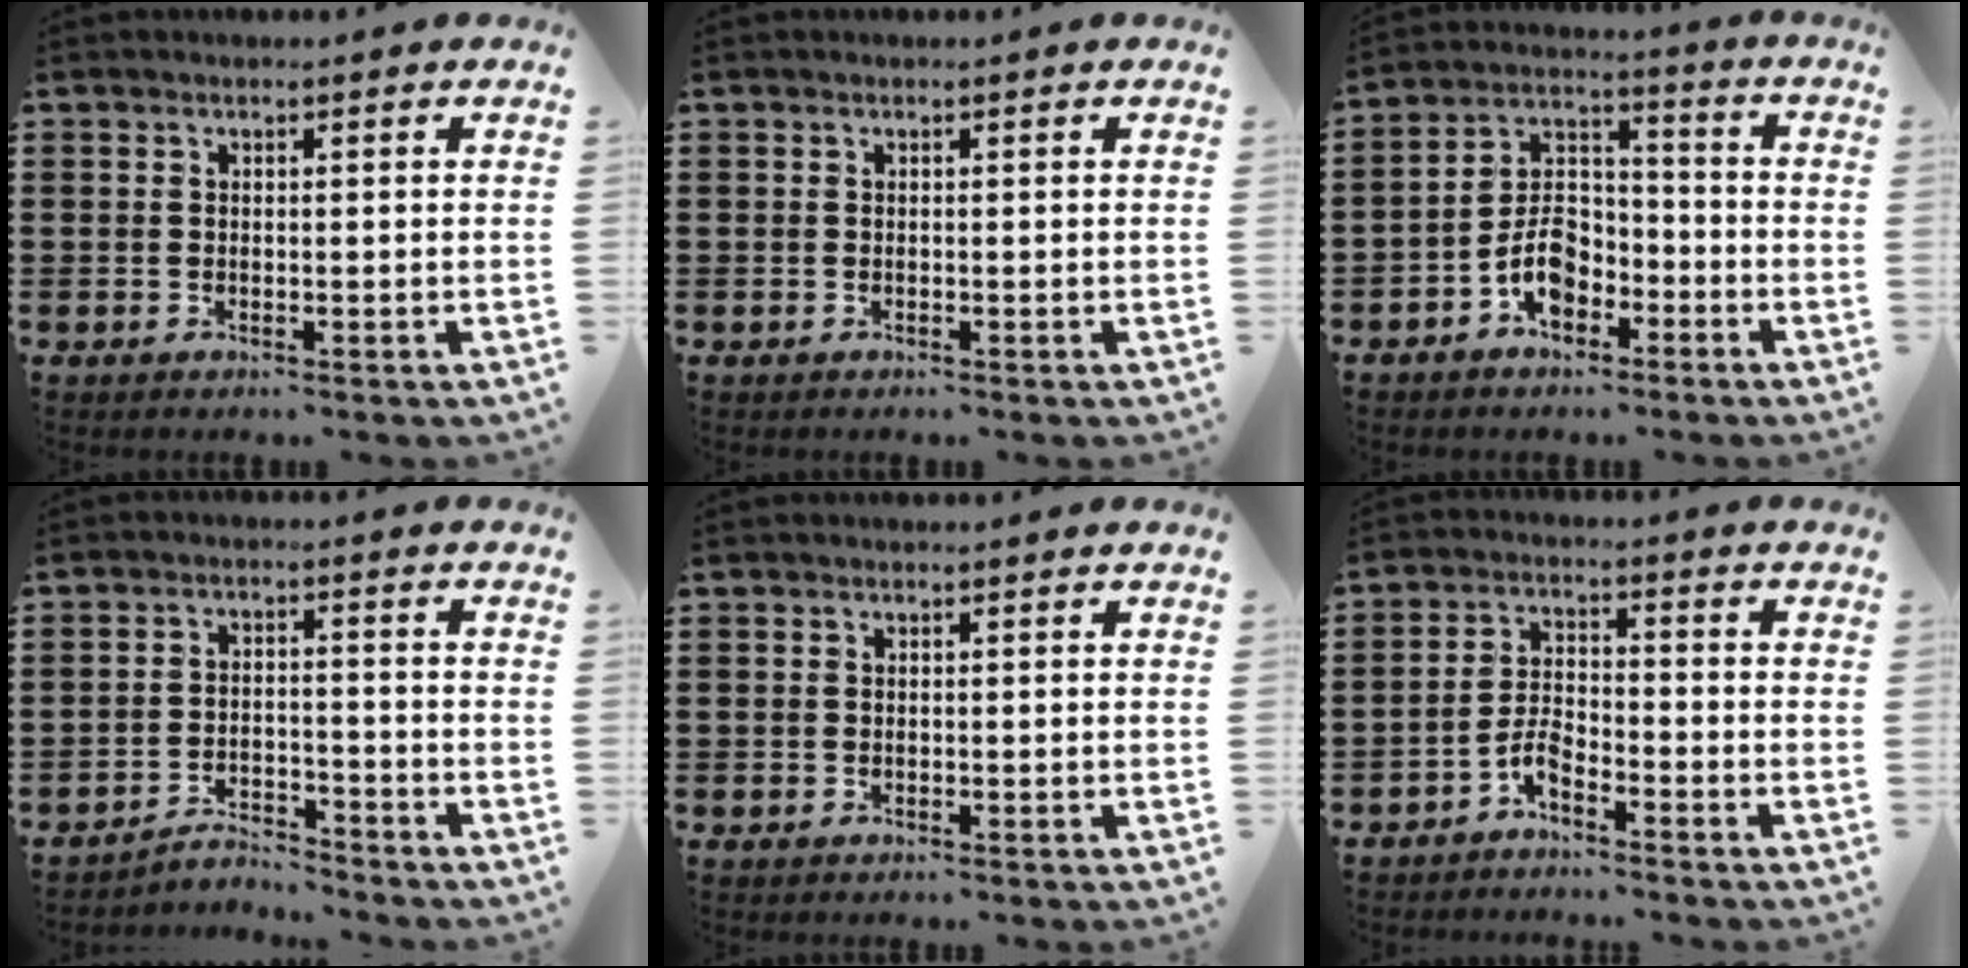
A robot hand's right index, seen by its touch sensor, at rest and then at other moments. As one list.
[{"total": 0.0}, {"total": 7.3, "force": [-3.6, 4.4, 4.6], "torque": [-0.106, 0.011, -0.073]}, {"total": 3.5, "force": [-3.4, 0.4, 0.3], "torque": [-0.013, 0.005, -0.072]}, {"total": 0.0}, {"total": 3.8, "force": [-2.9, 1.1, 2.1], "torque": [-0.054, 0.003, -0.061]}]